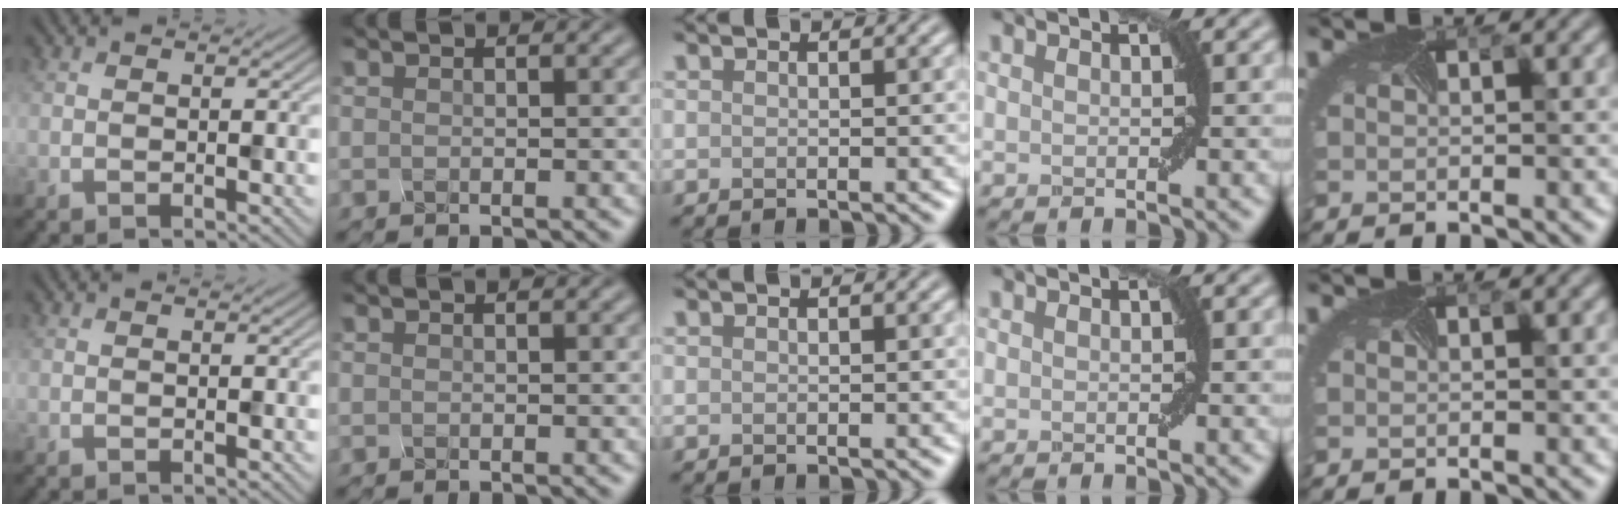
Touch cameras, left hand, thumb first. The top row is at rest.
{}